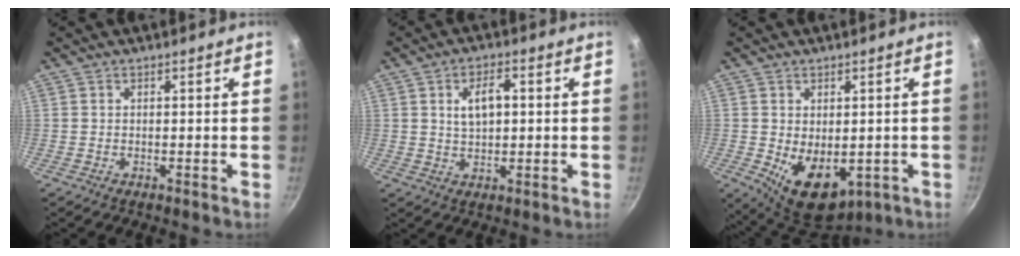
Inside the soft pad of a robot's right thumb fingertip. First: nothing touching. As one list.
[{"total": 6.1, "force": [1.1, 3.4, 5.0], "torque": [-0.072, 0.009, 0.021]}, {"total": 11.0, "force": [-1.9, 7.1, 8.1], "torque": [-0.104, -0.018, -0.005]}]